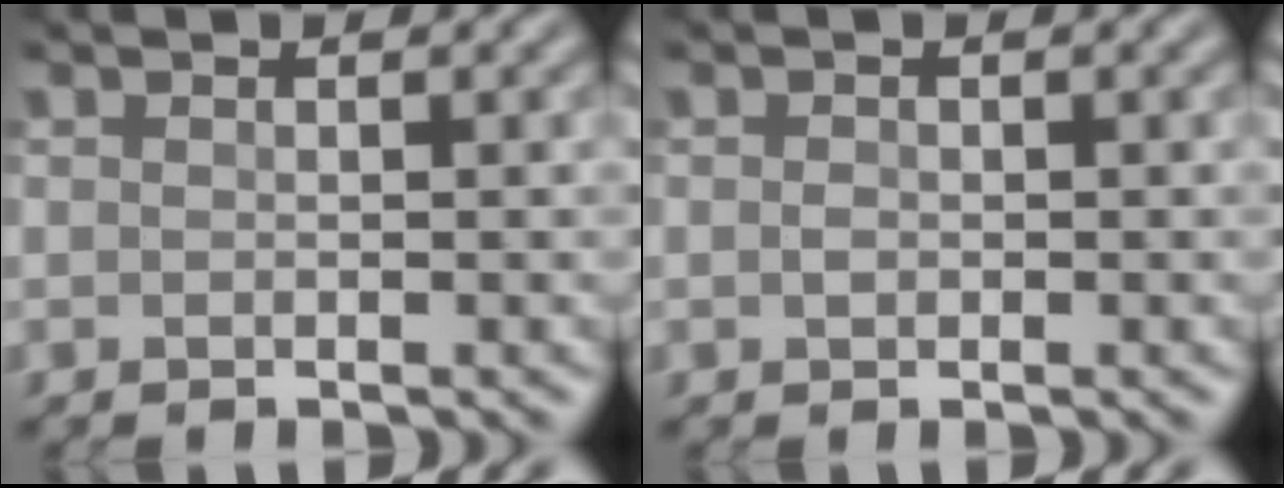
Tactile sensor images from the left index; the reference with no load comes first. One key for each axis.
{"total": 0.5, "fx": 0.0, "fy": 0.4, "fz": 0.3, "tx": -0.008, "ty": 0.005, "tz": -0.001}